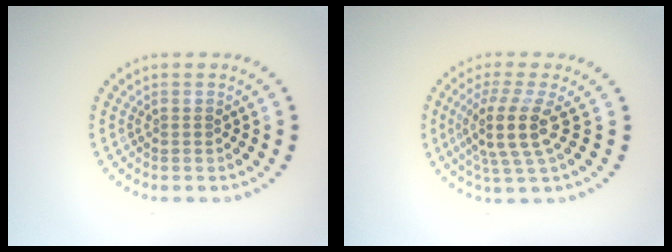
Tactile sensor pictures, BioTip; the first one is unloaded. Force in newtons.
{"total": 4.0, "press": 3.0, "slide": 2.6}